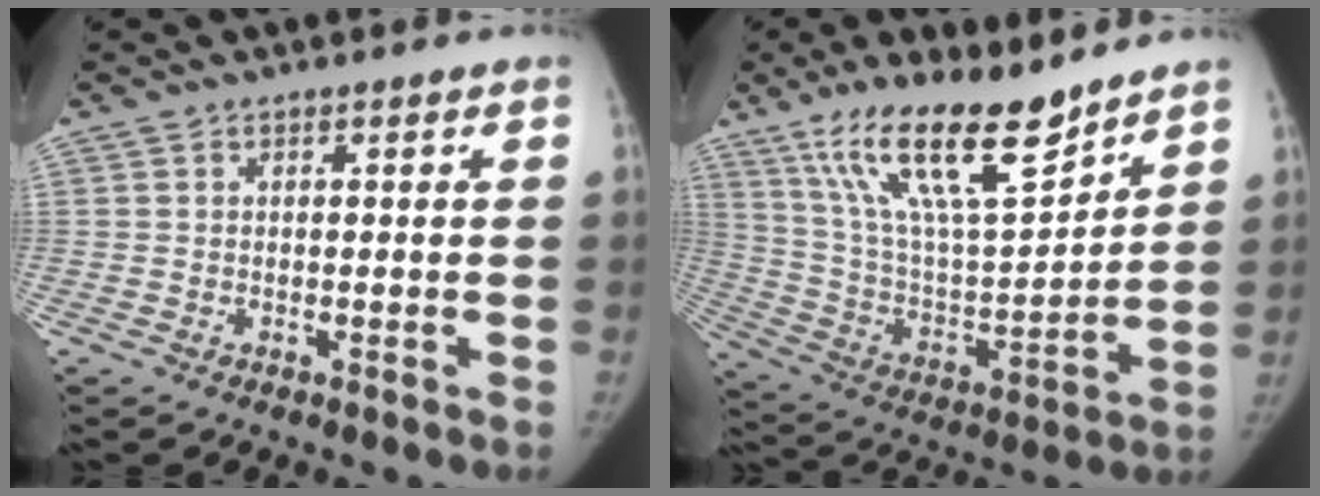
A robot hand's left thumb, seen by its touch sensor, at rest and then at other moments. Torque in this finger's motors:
{"motor_torque": [0.65, -0.12, 1.58, -1.19, 0.37]}